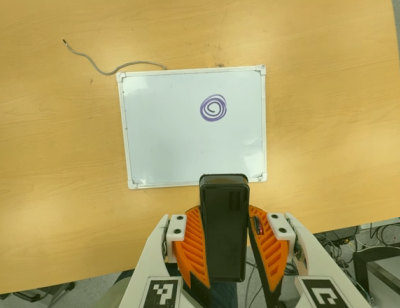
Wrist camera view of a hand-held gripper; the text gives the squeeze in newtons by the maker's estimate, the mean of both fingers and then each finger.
{"total": 10.0, "left": 7.9, "right": 12.0}